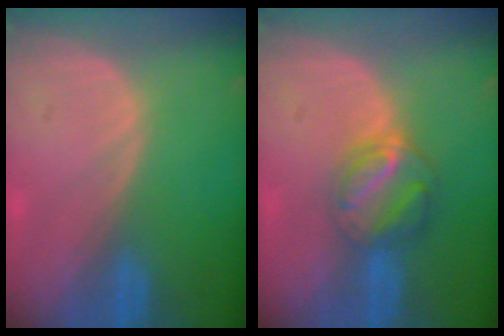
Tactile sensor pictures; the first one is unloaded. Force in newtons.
{"total": 6.5, "press": 5.5, "slide": 3.3}